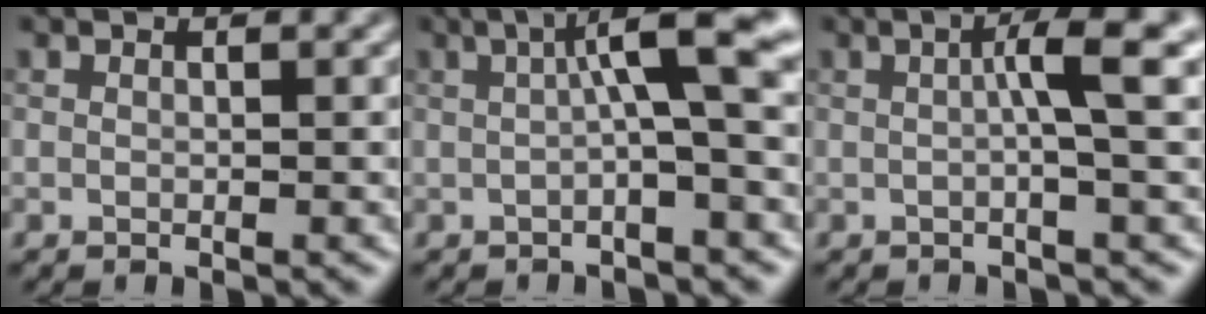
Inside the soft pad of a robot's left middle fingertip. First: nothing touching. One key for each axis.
{"total": 5.7, "fx": 0.7, "fy": 0.8, "fz": 5.6, "tx": -0.088, "ty": 0.017, "tz": 0.004}
{"total": 4.2, "fx": 0.5, "fy": 0.4, "fz": 4.2, "tx": -0.061, "ty": 0.011, "tz": 0.004}